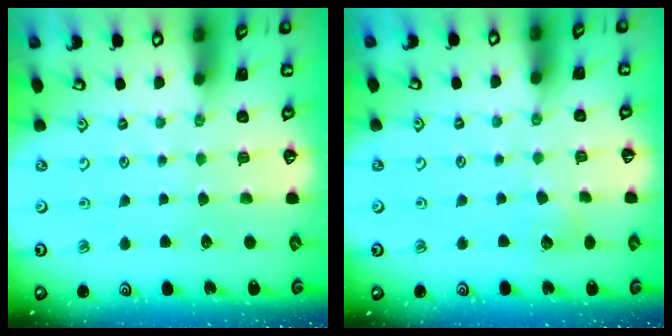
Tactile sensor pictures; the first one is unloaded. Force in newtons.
{"total": 4.9, "press": 4.8, "slide": 0.5}